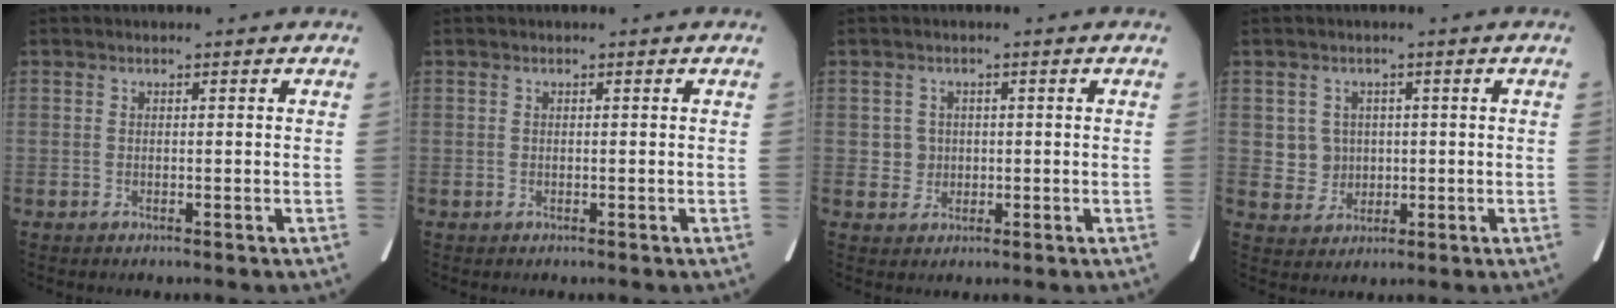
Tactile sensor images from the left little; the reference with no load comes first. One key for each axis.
{"total": 0.0}
{"total": 2.6, "fx": 0.2, "fy": 2.6, "fz": 0.1, "tx": 0.002, "ty": 0.005, "tz": 0.007}
{"total": 4.2, "fx": 0.5, "fy": 4.1, "fz": 0.4, "tx": -0.006, "ty": 0.011, "tz": 0.017}